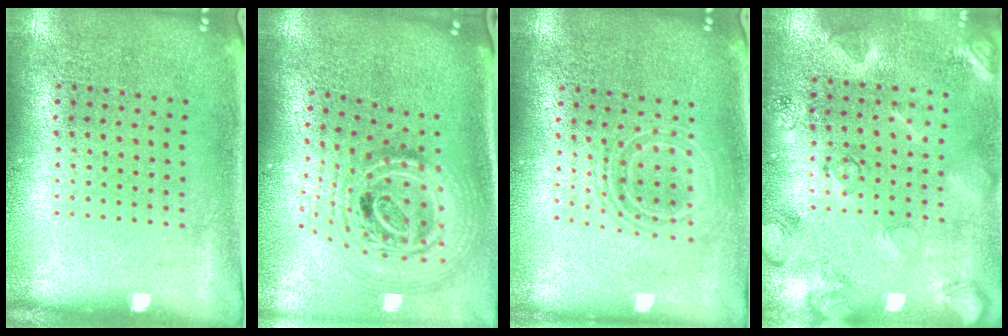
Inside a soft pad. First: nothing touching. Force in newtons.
{"total": 2.5, "press": 1.8, "slide": 1.8}
{"total": 1.7, "press": 1.3, "slide": 1.0}
{"total": 2.1, "press": 2.1, "slide": 0.4}